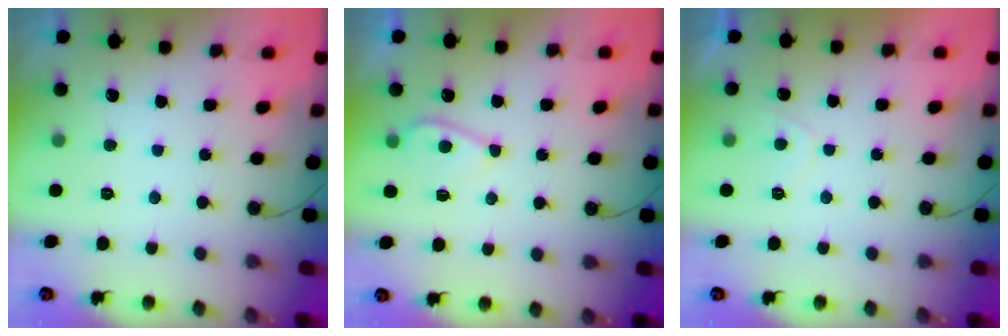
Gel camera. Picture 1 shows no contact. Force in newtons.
{"total": 4.3, "press": 4.2, "slide": 0.8}
{"total": 2.8, "press": 2.7, "slide": 0.8}